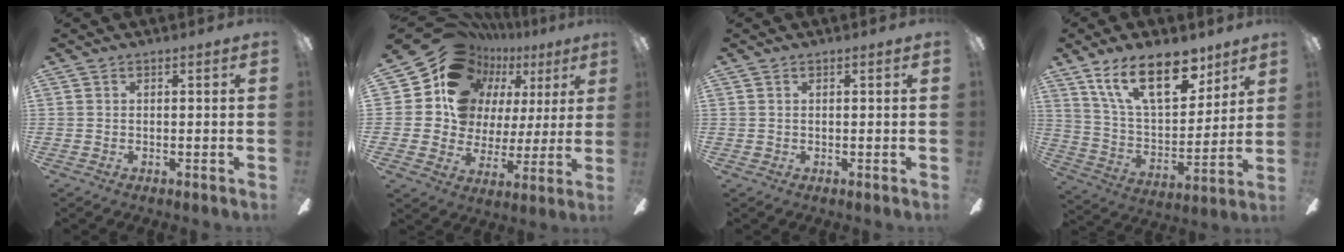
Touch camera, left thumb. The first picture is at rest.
{"total": 18.8, "force": [11.6, 13.4, 6.3], "torque": [-0.121, -0.073, 0.234]}
{"total": 0.7, "force": [0.3, 0.6, 0.2], "torque": [-0.006, 0.003, 0.005]}
{"total": 21.1, "force": [12.6, 10.1, 13.4], "torque": [-0.230, -0.058, 0.221]}